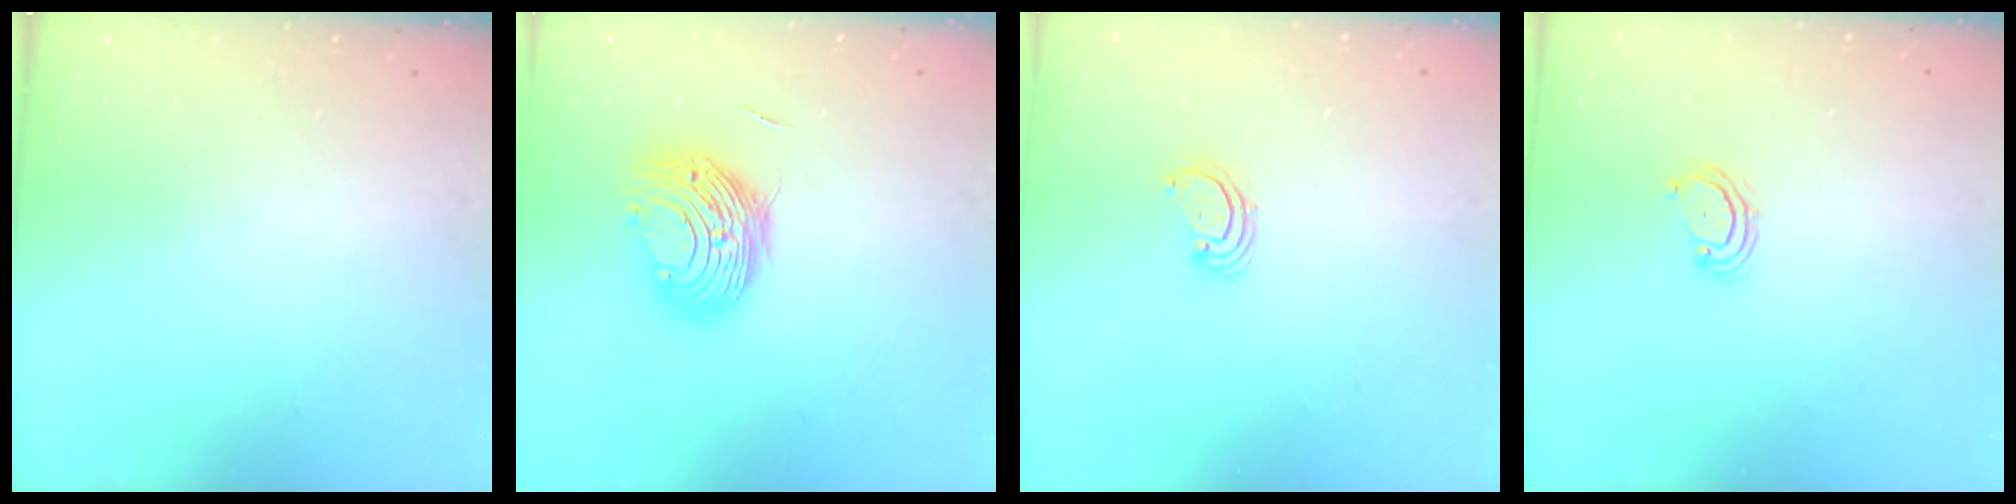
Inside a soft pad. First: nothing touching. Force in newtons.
{"total": 10.4, "press": 10.4, "slide": 0.4}
{"total": 2.5, "press": 2.5, "slide": 0.2}
{"total": 3.6, "press": 3.6, "slide": 0.4}